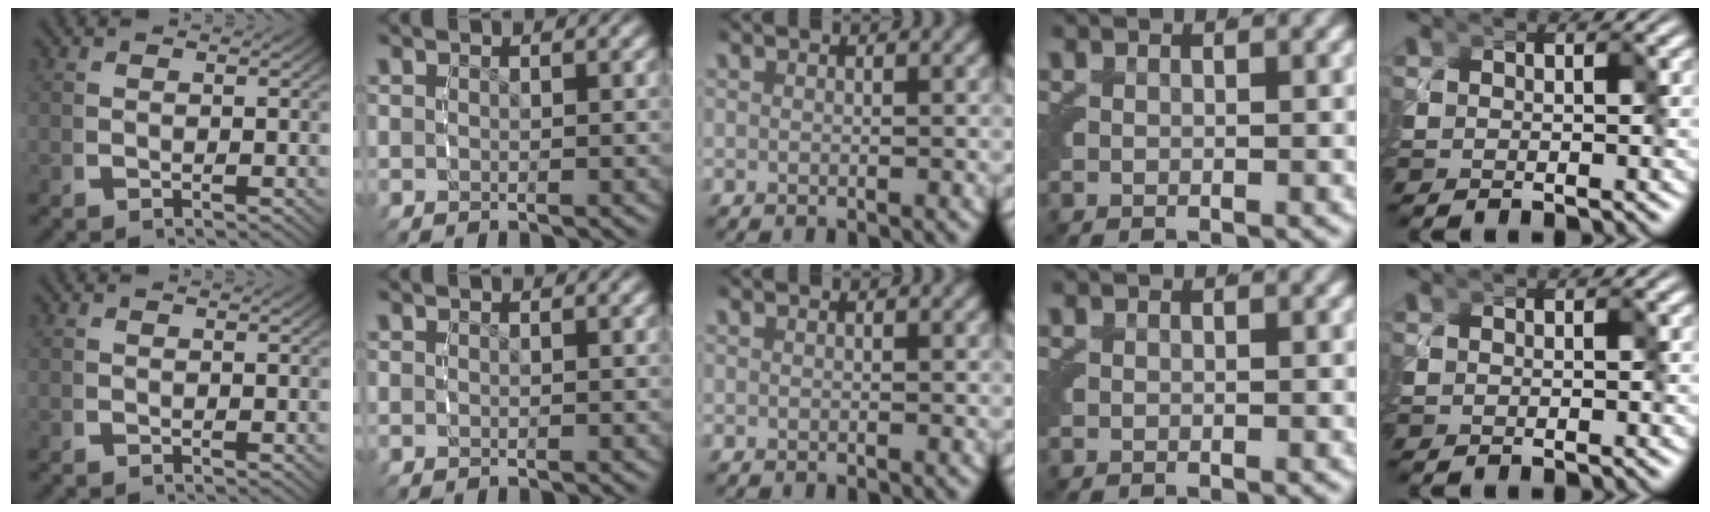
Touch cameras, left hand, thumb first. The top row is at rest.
{}